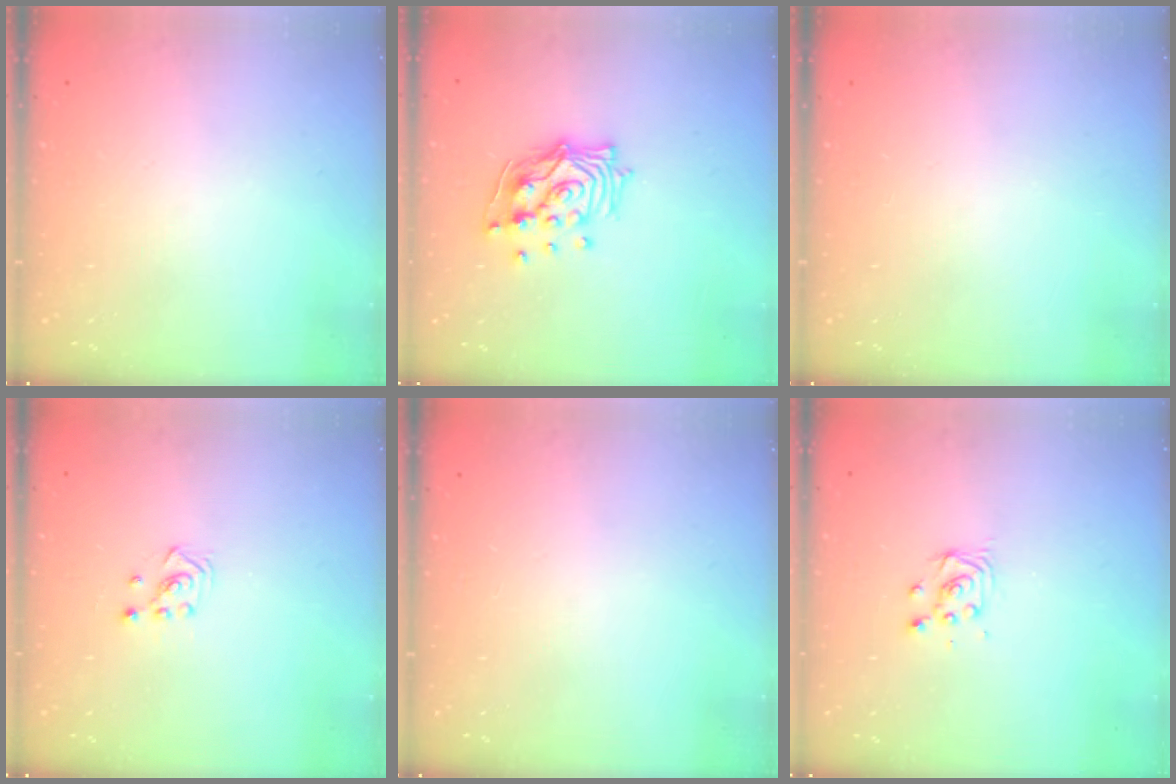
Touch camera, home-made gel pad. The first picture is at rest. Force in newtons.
{"total": 13.3, "press": 13.2, "slide": 1.1}
{"total": 0.0}
{"total": 2.5, "press": 2.4, "slide": 0.8}
{"total": 0.0}
{"total": 3.8, "press": 3.7, "slide": 0.5}